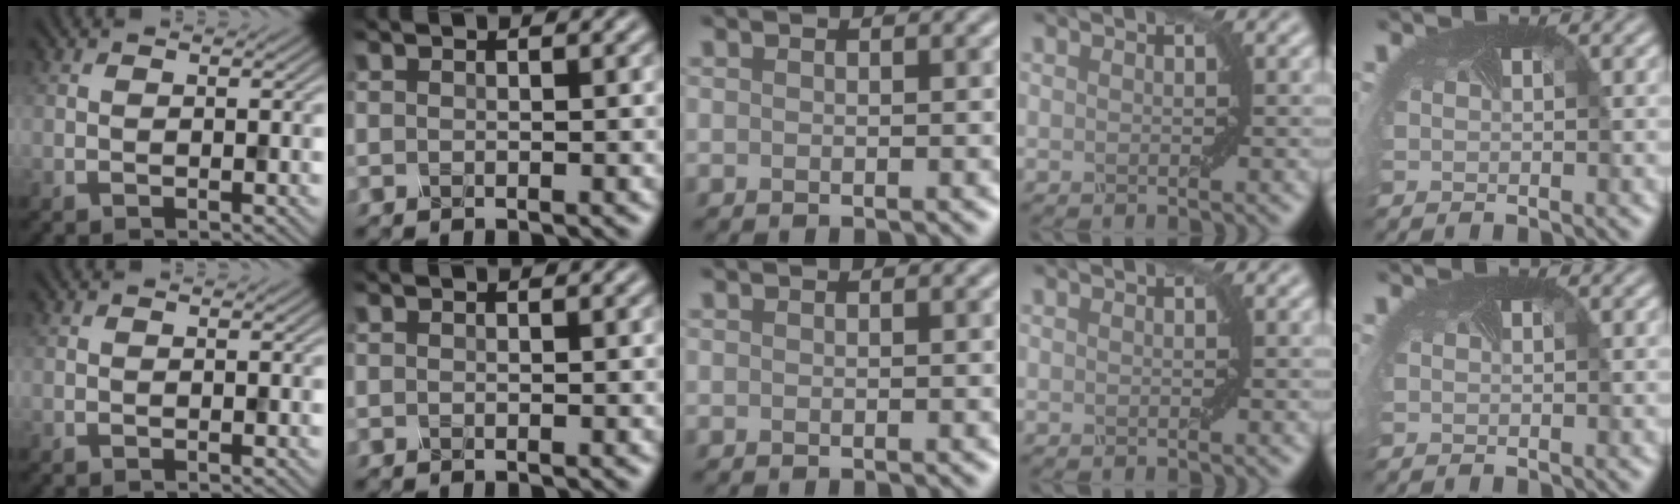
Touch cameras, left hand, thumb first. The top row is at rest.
{}